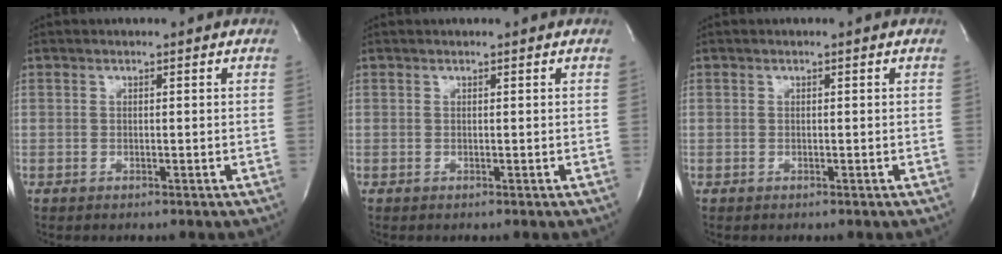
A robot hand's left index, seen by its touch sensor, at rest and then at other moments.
{"total": 1.0, "force": [0.9, 0.2, 0.3], "torque": [-0.007, 0.018, 0.013]}
{"total": 0.0}